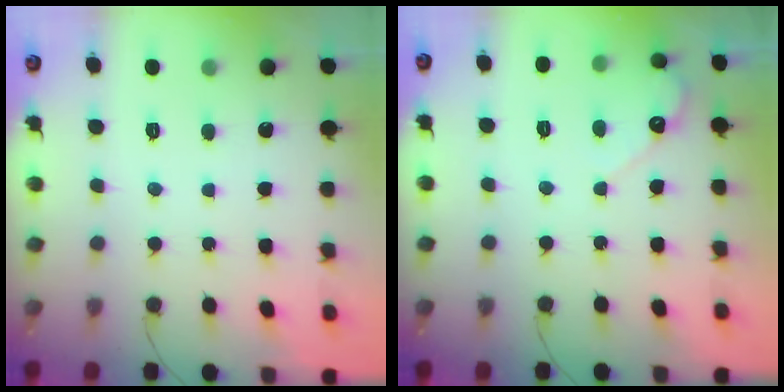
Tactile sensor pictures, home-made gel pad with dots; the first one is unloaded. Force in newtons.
{"total": 3.3, "press": 3.2, "slide": 0.2}